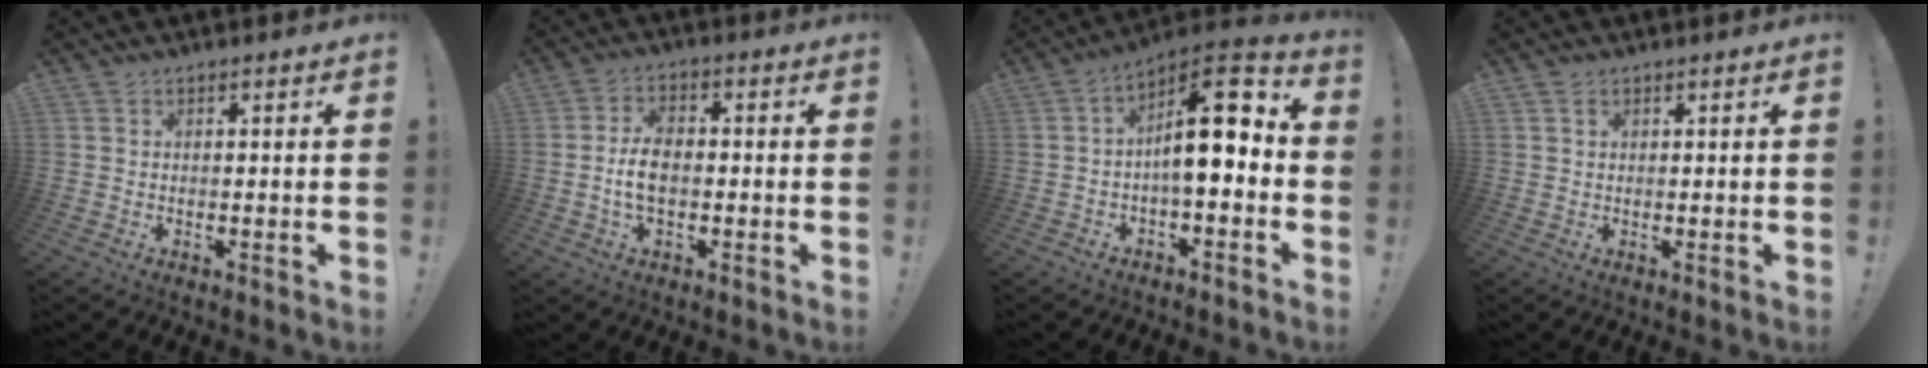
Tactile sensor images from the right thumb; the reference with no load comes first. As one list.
[{"total": 7.2, "force": [-0.7, 4.4, 5.7], "torque": [-0.101, 0.004, -0.014]}, {"total": 14.3, "force": [0.7, 5.8, 13.0], "torque": [-0.192, 0.000, 0.012]}, {"total": 0.8, "force": [0.5, 0.6, 0.3], "torque": [-0.005, 0.000, 0.010]}]